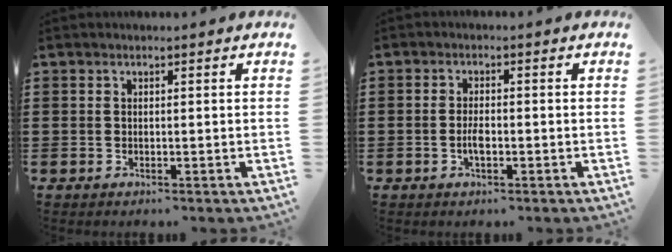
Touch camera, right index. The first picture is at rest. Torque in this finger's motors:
{"motor_torque": [2.14, 0.00, 0.07, 0.02]}